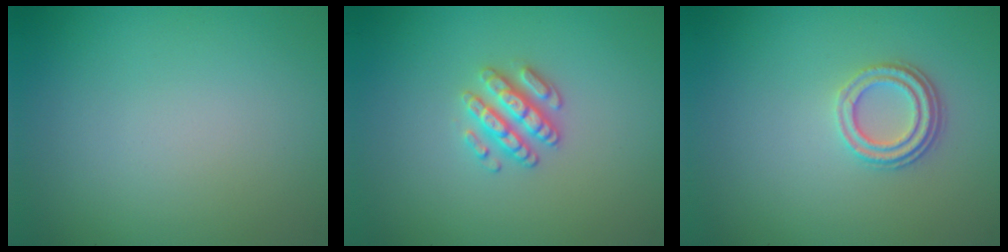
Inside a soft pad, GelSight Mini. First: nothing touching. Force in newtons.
{"total": 2.8, "press": 2.6, "slide": 0.9}
{"total": 2.4, "press": 2.0, "slide": 1.3}